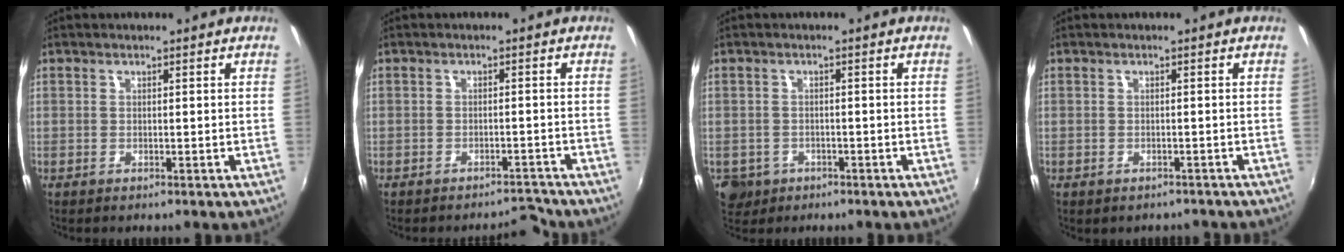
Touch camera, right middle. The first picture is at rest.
{"total": 3.6, "force": [-3.5, 0.7, 0.2], "torque": [0.000, 0.003, -0.049]}
{"total": 4.9, "force": [-2.0, 4.2, 1.5], "torque": [-0.039, -0.004, -0.026]}
{"total": 2.6, "force": [-2.1, 1.2, 0.9], "torque": [-0.019, -0.009, -0.024]}